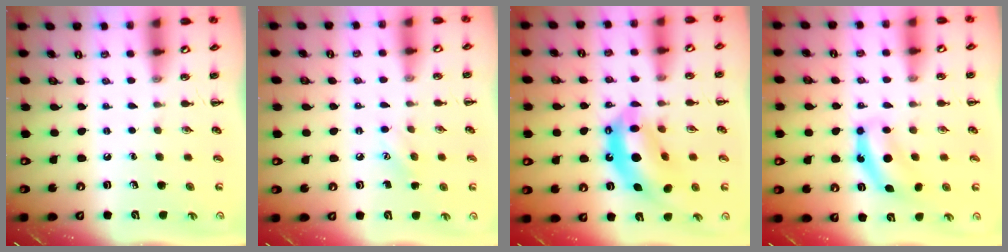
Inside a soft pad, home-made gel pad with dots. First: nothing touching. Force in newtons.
{"total": 5.7, "press": 5.5, "slide": 1.7}
{"total": 13.1, "press": 12.6, "slide": 3.6}
{"total": 7.2, "press": 7.2, "slide": 0.2}